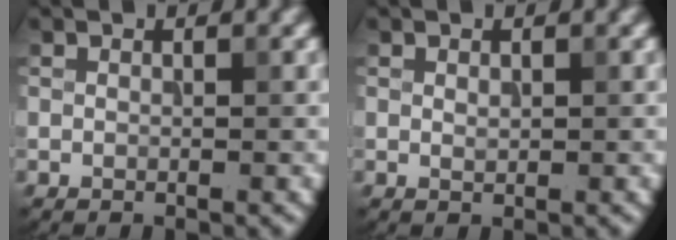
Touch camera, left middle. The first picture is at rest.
{"total": 0.5, "force": [0.1, 0.3, 0.4], "torque": [-0.010, 0.000, 0.005]}